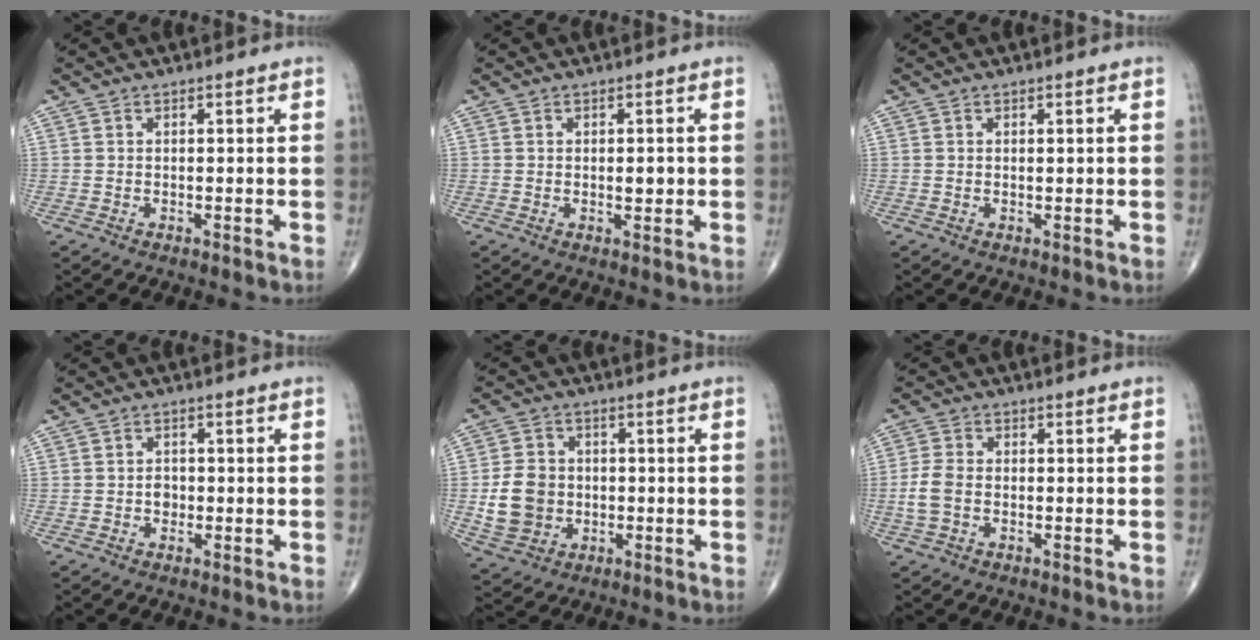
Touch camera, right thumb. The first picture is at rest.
{"total": 2.1, "force": [0.0, 1.0, 1.9], "torque": [-0.020, 0.000, -0.001]}
{"total": 0.5, "force": [0.1, 0.2, 0.5], "torque": [-0.006, -0.001, 0.002]}
{"total": 1.7, "force": [-0.4, 1.4, 0.9], "torque": [-0.006, 0.006, -0.008]}
{"total": 9.3, "force": [-1.0, 7.8, 4.9], "torque": [-0.072, 0.008, -0.012]}
{"total": 4.4, "force": [-0.9, 2.8, 3.3], "torque": [-0.083, 0.012, -0.021]}